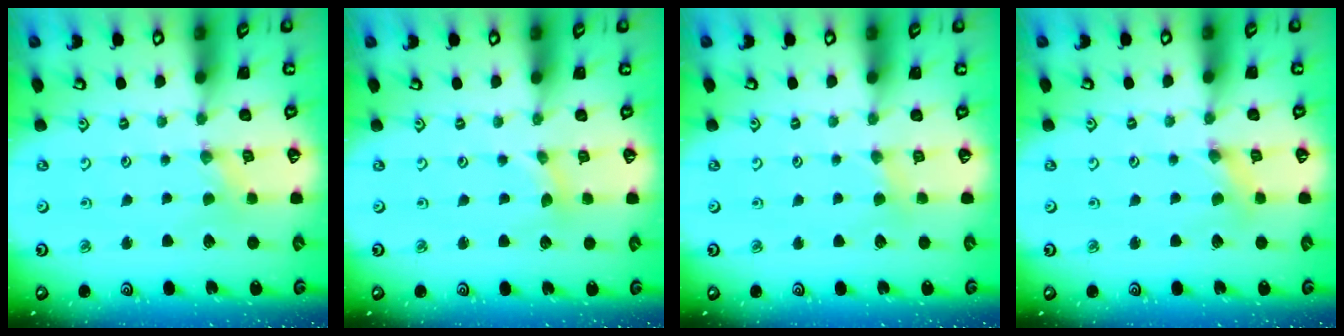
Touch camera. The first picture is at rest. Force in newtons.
{"total": 0.9, "press": 0.9, "slide": 0.2}
{"total": 2.3, "press": 2.3, "slide": 0.4}
{"total": 1.6, "press": 1.6, "slide": 0.3}